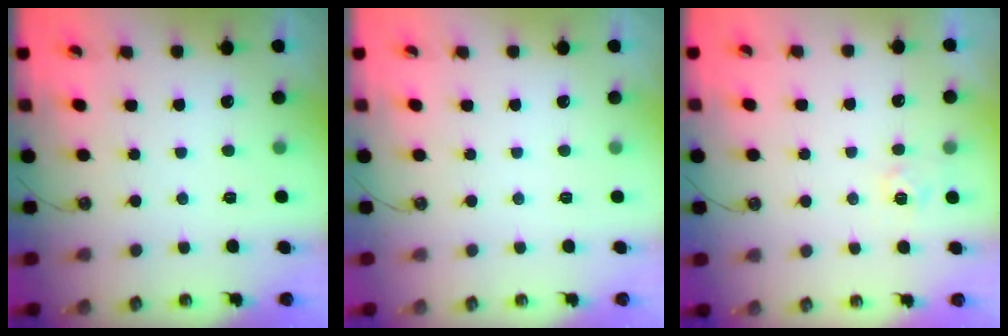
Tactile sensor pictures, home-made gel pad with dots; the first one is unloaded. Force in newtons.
{"total": 0.0}
{"total": 3.6, "press": 3.6, "slide": 0.4}